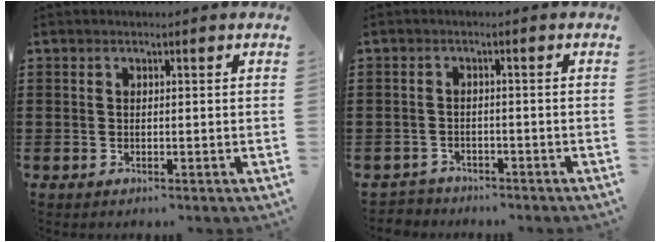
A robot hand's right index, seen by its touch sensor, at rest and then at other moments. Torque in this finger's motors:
{"motor_torque": [-0.29, 0.10, -0.38, -0.09]}